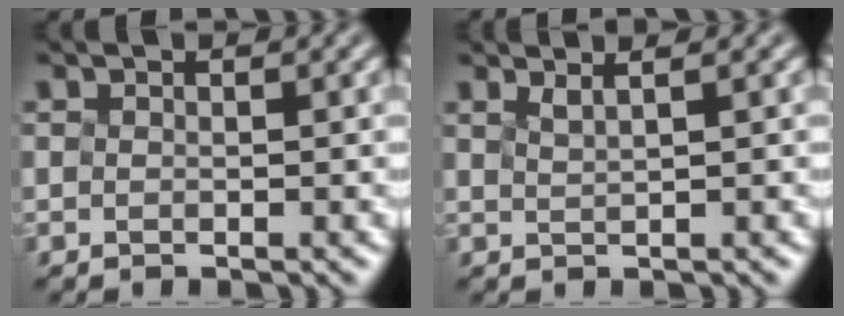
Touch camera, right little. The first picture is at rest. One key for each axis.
{"total": 1.3, "fx": 1.2, "fy": 0.3, "fz": 0.6, "tx": -0.001, "ty": 0.012, "tz": 0.016}